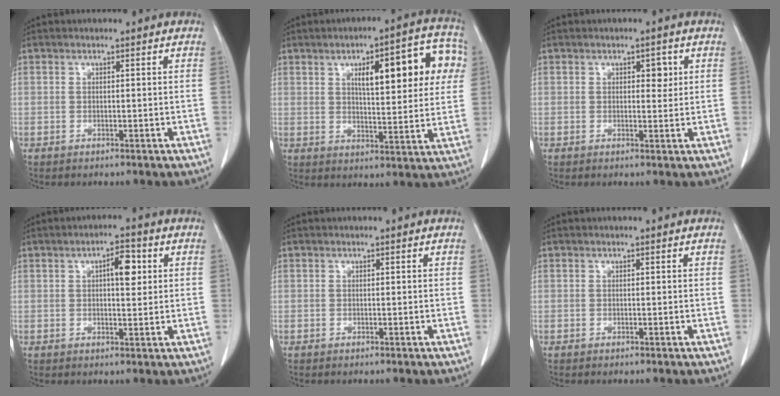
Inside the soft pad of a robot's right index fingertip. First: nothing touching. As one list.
[{"total": 14.8, "force": [4.6, 4.2, 13.4], "torque": [-0.167, 0.032, 0.060]}, {"total": 2.3, "force": [0.8, 1.2, 1.8], "torque": [-0.020, 0.001, 0.010]}, {"total": 4.6, "force": [1.3, 1.5, 4.2], "torque": [-0.065, 0.006, 0.019]}, {"total": 0.0}, {"total": 0.0}]